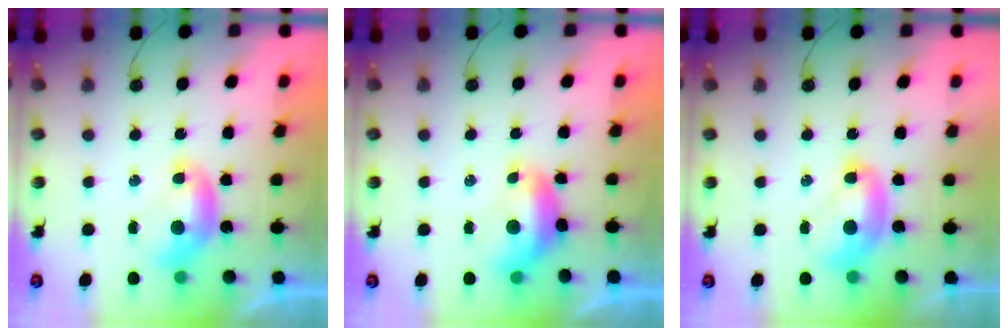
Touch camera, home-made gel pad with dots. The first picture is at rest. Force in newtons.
{"total": 0.5, "press": 0.1, "slide": 0.5}
{"total": 2.0, "press": 2.0, "slide": 0.0}